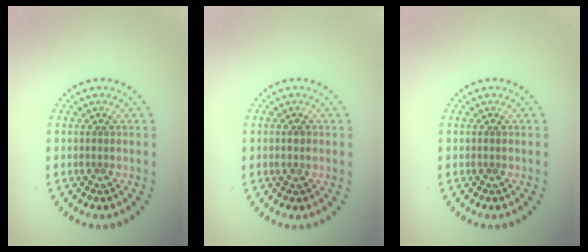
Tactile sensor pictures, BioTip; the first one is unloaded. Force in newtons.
{"total": 0.9, "press": 0.9, "slide": 0.1}
{"total": 0.0}